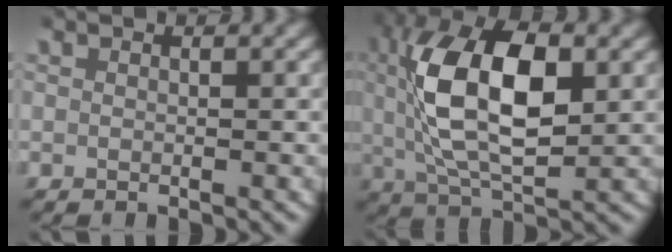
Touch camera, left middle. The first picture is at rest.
{"total": 10.6, "force": [1.1, 5.1, 9.2], "torque": [-0.173, -0.001, 0.023]}